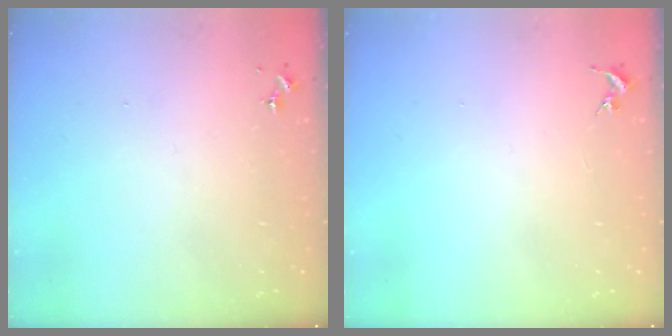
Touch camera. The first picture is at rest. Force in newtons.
{"total": 0.0}